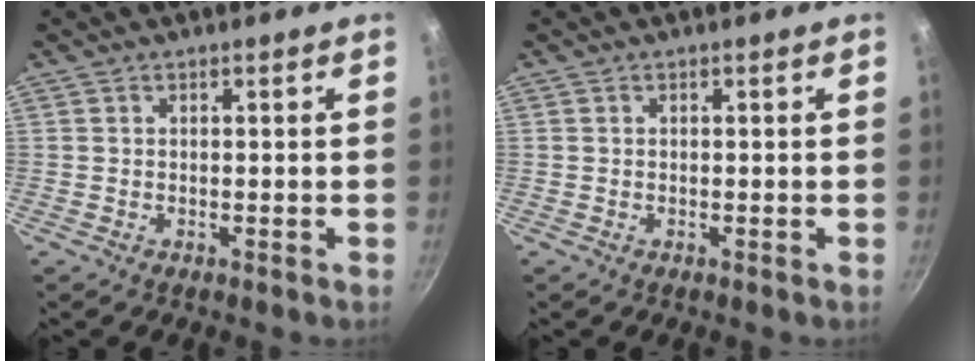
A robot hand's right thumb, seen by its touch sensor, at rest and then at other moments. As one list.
[{"total": 0.0}]